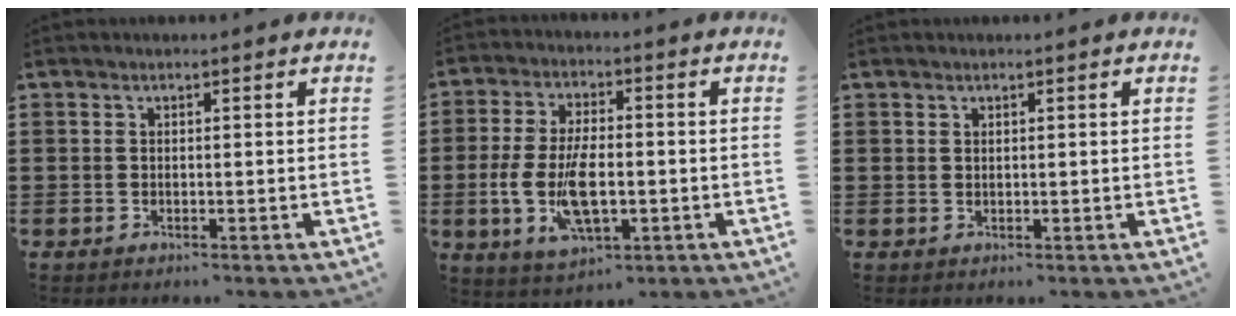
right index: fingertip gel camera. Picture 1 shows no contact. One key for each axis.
{"total": 9.7, "fx": -1.8, "fy": 4.8, "fz": 8.2, "tx": -0.190, "ty": -0.006, "tz": -0.036}
{"total": 0.7, "fx": 0.5, "fy": 0.4, "fz": 0.1, "tx": -0.004, "ty": 0.003, "tz": 0.009}